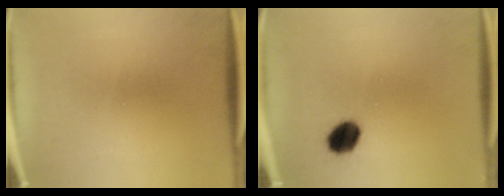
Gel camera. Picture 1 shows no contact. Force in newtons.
{"total": 7.0}